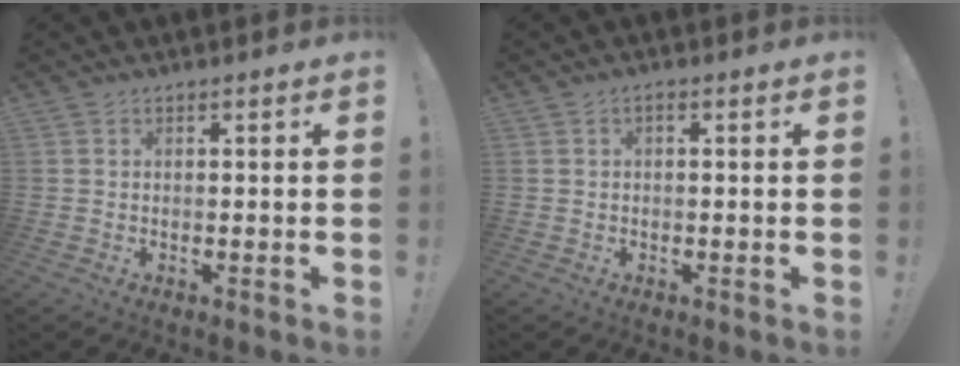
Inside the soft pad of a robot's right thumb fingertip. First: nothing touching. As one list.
[{"total": 0.9, "force": [-0.5, 0.1, 0.8], "torque": [-0.021, 0.006, -0.009]}]